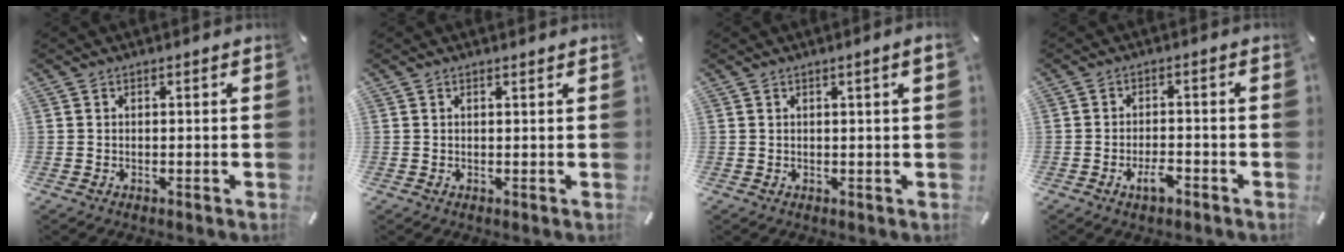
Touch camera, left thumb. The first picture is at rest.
{"total": 0.6, "force": [0.4, 0.0, 0.4], "torque": [-0.006, -0.001, 0.007]}
{"total": 2.1, "force": [0.6, 0.0, 2.0], "torque": [-0.036, -0.001, 0.010]}
{"total": 4.6, "force": [-2.5, 2.0, 3.3], "torque": [-0.064, 0.008, -0.046]}